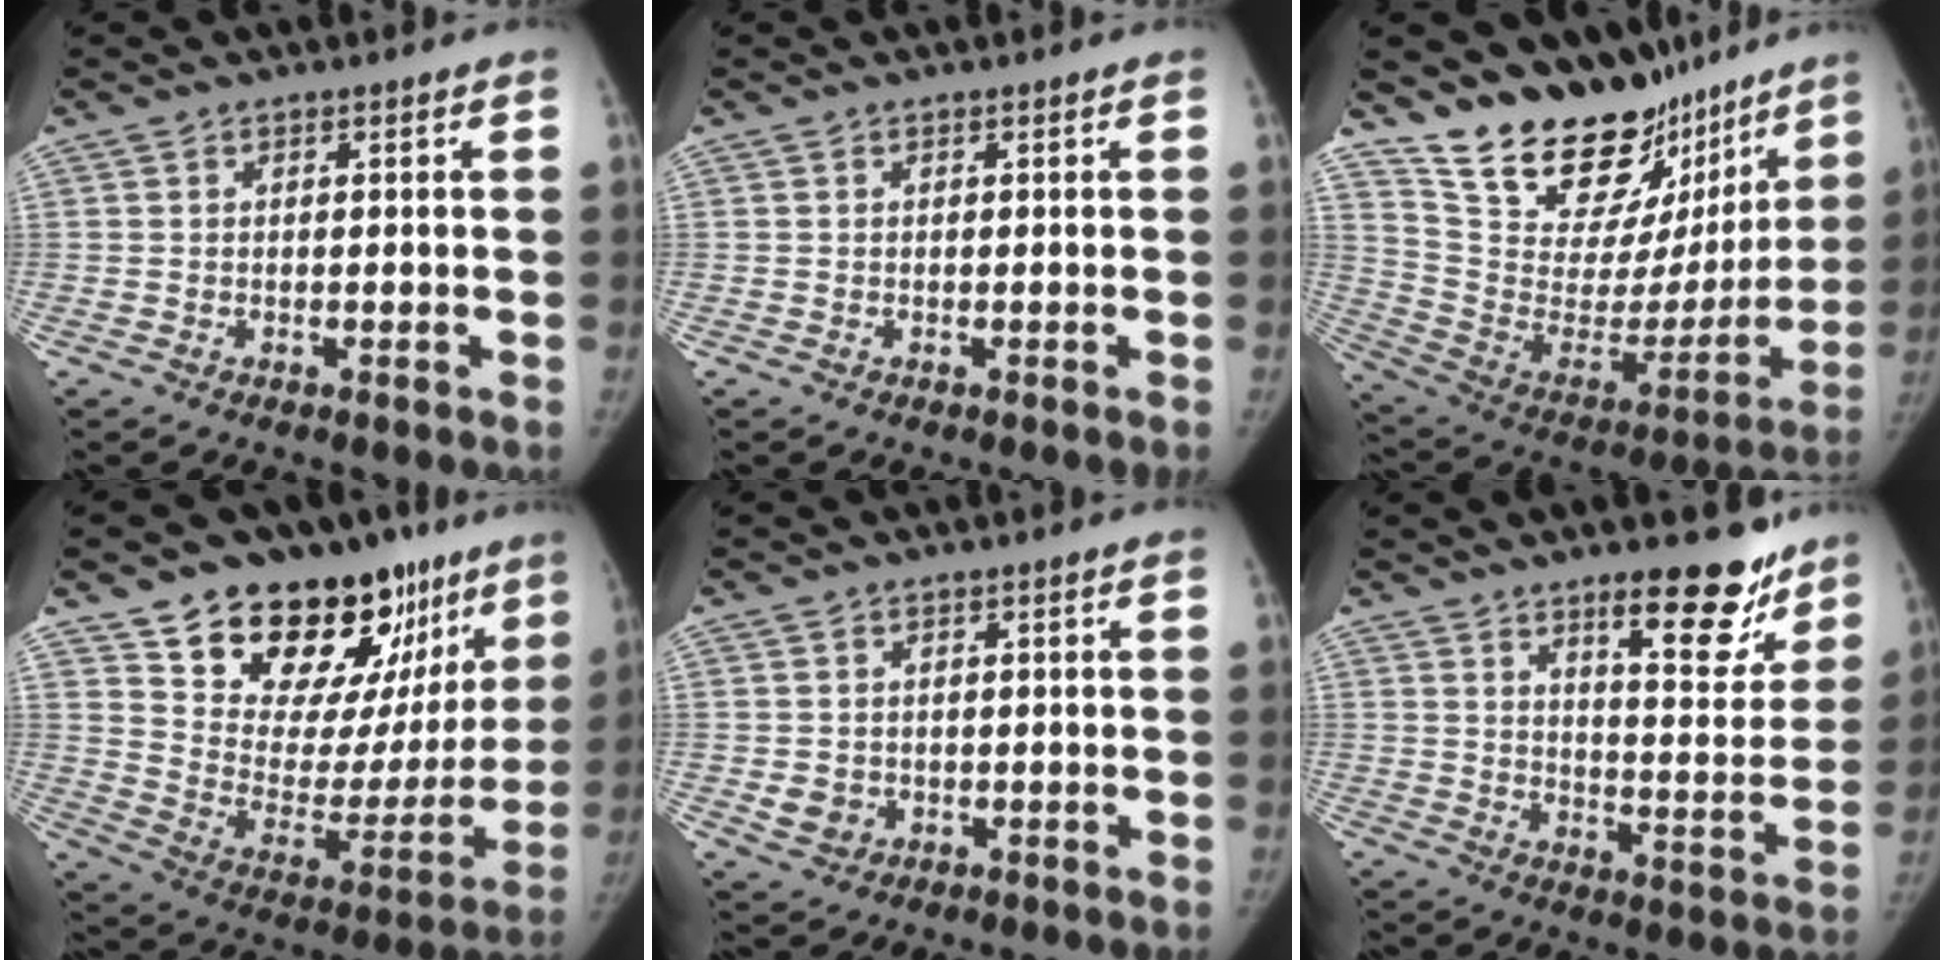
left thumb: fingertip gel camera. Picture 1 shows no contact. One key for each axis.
{"total": 0.0}
{"total": 24.5, "fx": 19.5, "fy": 11.4, "fz": 9.5, "tx": -0.110, "ty": -0.113, "tz": 0.312}
{"total": 28.0, "fx": 18.5, "fy": 13.7, "fz": 15.9, "tx": -0.189, "ty": -0.078, "tz": 0.284}
{"total": 3.0, "fx": -0.4, "fy": 2.7, "fz": 1.2, "tx": -0.014, "ty": 0.000, "tz": 0.003}
{"total": 14.5, "fx": 10.1, "fy": 4.6, "fz": 9.4, "tx": -0.078, "ty": -0.073, "tz": 0.148}